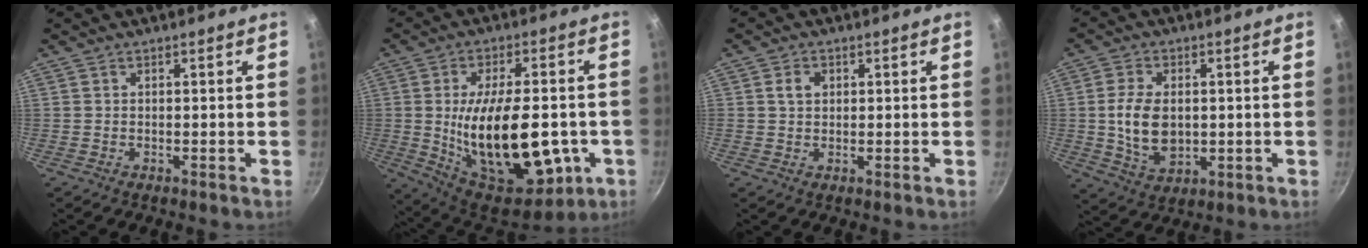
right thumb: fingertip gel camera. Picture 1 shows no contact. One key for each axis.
{"total": 25.8, "fx": -3.7, "fy": 12.6, "fz": 22.2, "tx": -0.336, "ty": -0.004, "tz": -0.035}
{"total": 2.8, "fx": 0.7, "fy": 2.2, "fz": 1.6, "tx": -0.020, "ty": 0.002, "tz": 0.013}
{"total": 10.0, "fx": 0.3, "fy": 6.5, "fz": 7.7, "tx": -0.134, "ty": -0.006, "tz": 0.014}